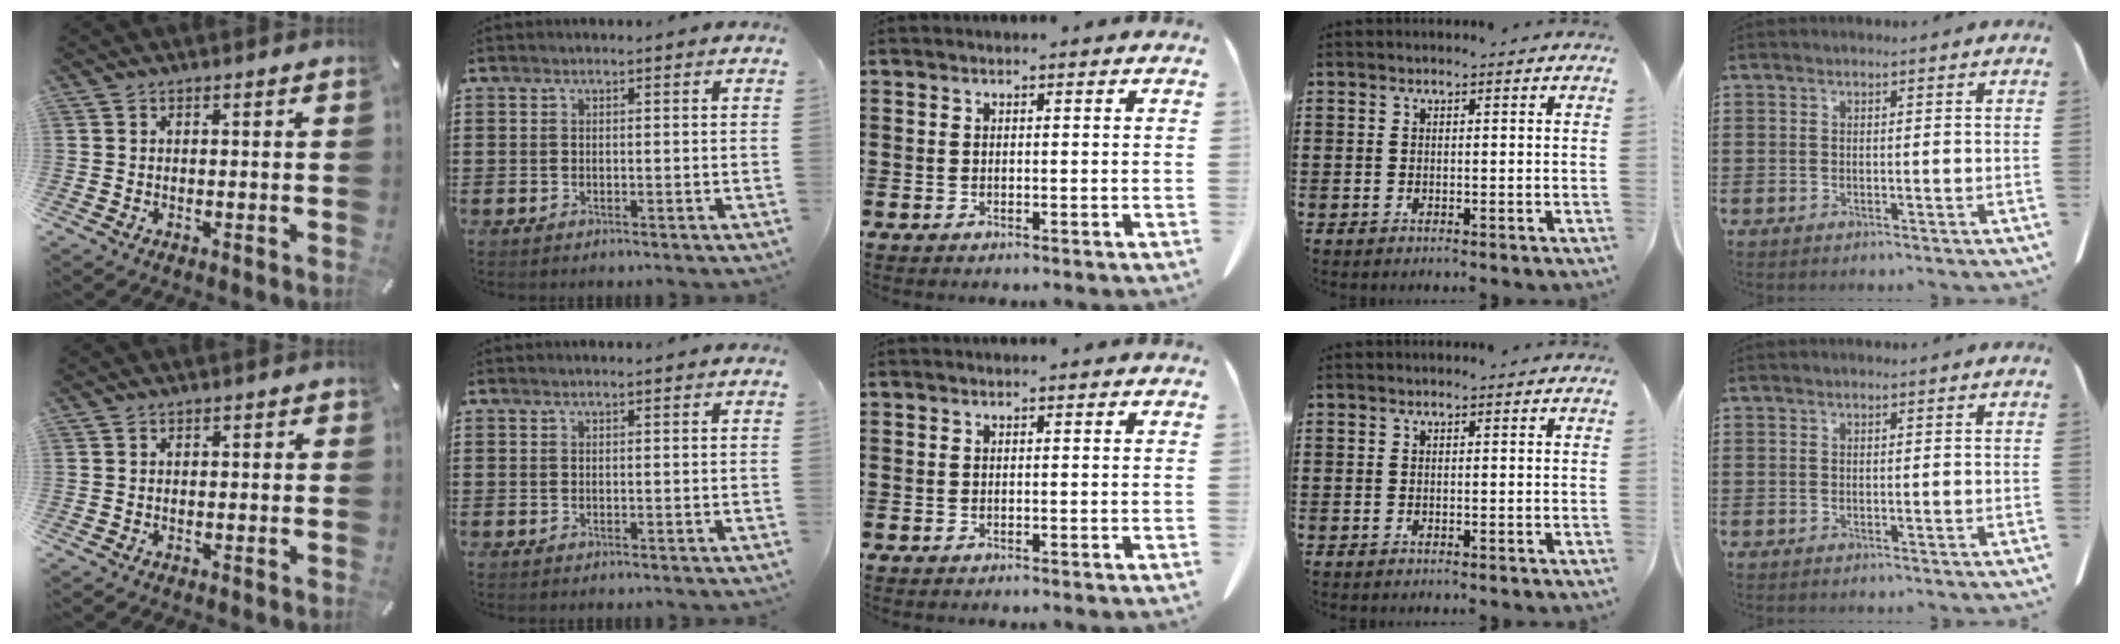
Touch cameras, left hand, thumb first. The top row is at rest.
{"thumb": {"total": 0.7, "force": [-0.2, 0.5, 0.4], "torque": [-0.007, 0.002, -0.005]}}